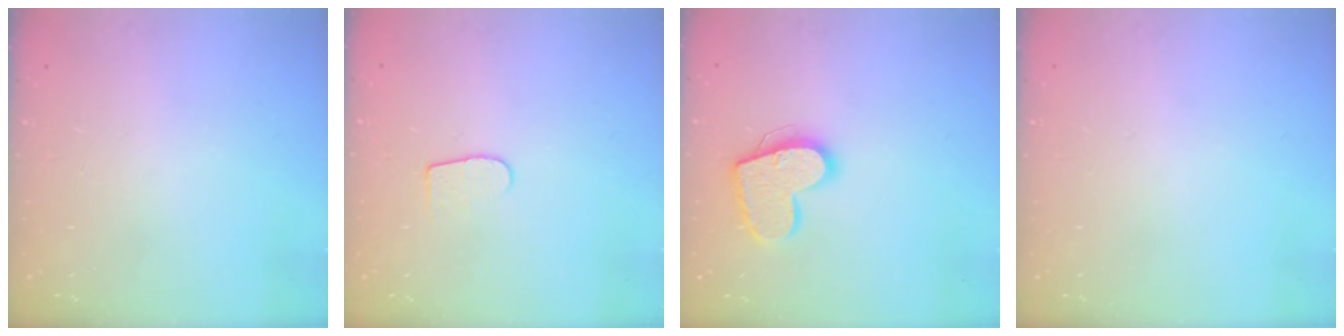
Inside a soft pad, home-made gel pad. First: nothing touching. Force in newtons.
{"total": 5.8, "press": 5.8, "slide": 0.5}
{"total": 15.3, "press": 15.3, "slide": 1.1}
{"total": 0.0}